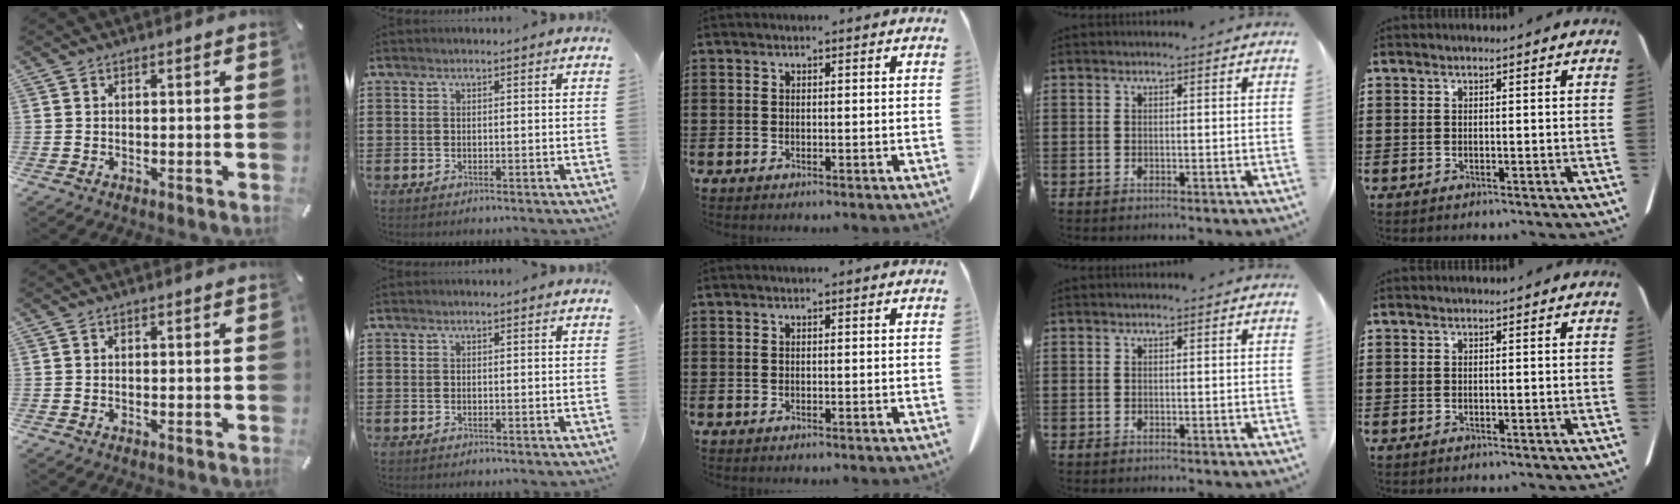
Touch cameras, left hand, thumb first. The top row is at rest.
{}